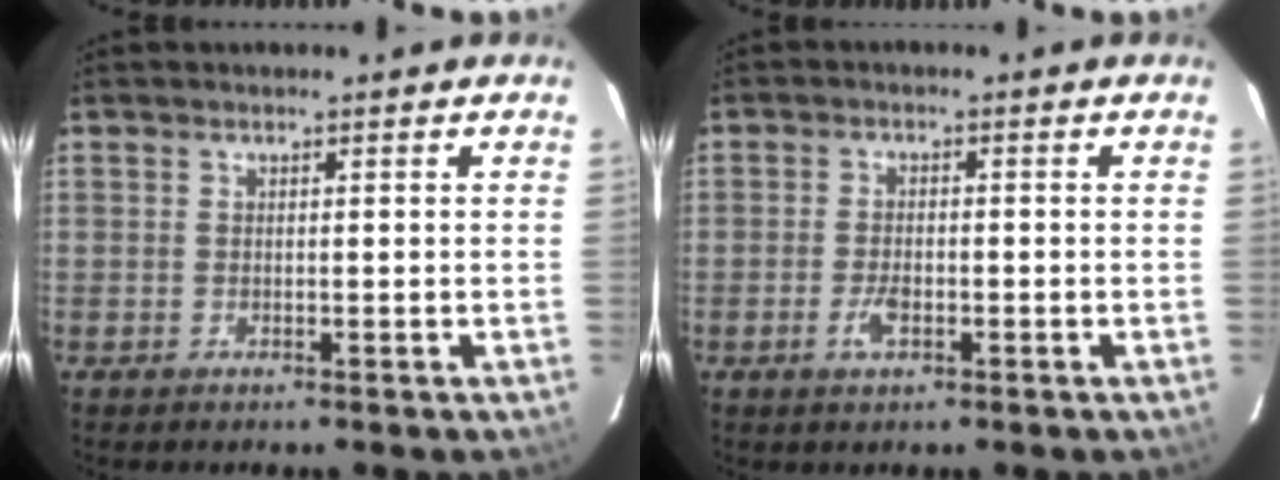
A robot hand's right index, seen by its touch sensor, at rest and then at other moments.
{"total": 3.4, "force": [-1.5, 1.6, 2.7], "torque": [-0.057, -0.001, -0.026]}